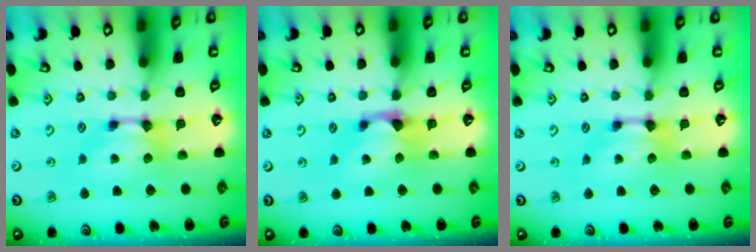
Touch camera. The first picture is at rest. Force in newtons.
{"total": 1.0, "press": 0.1, "slide": 1.0}
{"total": 0.5, "press": 0.3, "slide": 0.4}